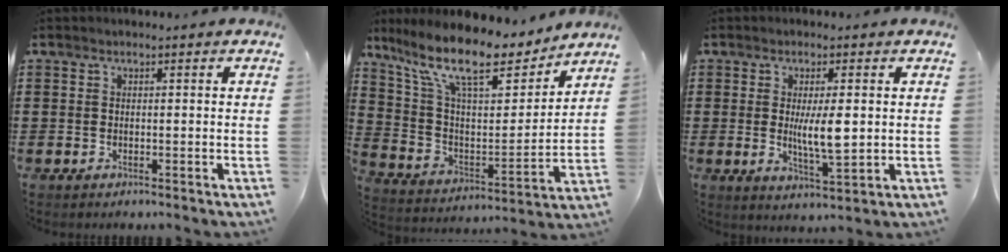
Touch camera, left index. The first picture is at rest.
{"total": 13.6, "force": [10.4, 3.5, 8.1], "torque": [-0.190, -0.060, 0.176]}
{"total": 6.4, "force": [0.4, 1.6, 6.2], "torque": [-0.121, -0.008, -0.001]}